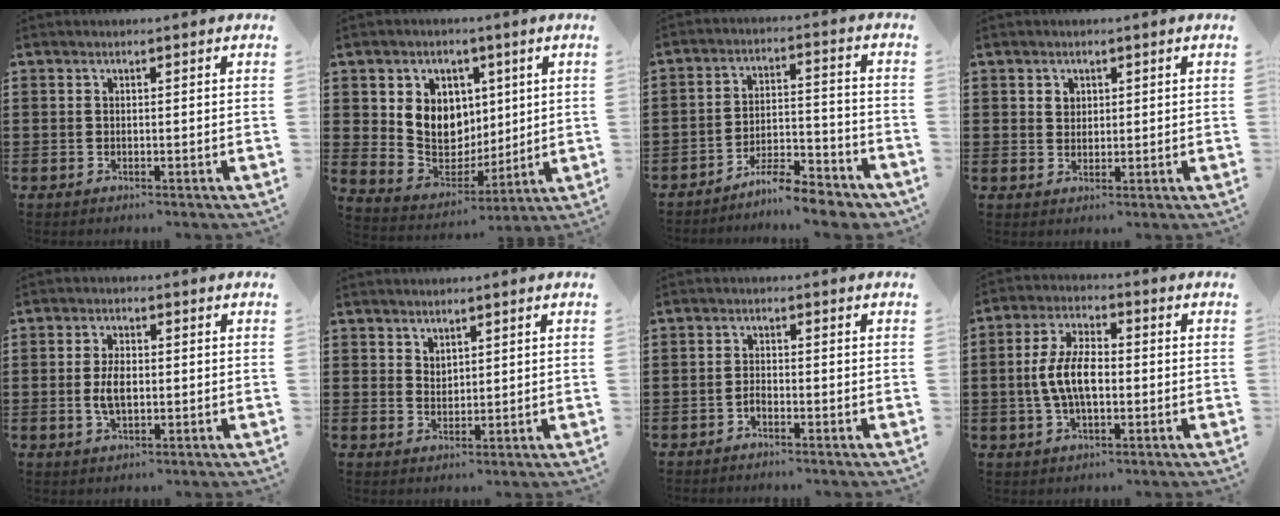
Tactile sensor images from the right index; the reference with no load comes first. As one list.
[{"total": 8.2, "force": [2.2, 7.6, 2.2], "torque": [-0.068, -0.014, 0.047]}, {"total": 7.2, "force": [-6.7, 0.8, 2.6], "torque": [-0.043, 0.013, -0.127]}, {"total": 1.7, "force": [0.9, 1.4, 0.4], "torque": [-0.013, 0.006, 0.018]}, {"total": 4.1, "force": [-0.3, 2.1, 3.5], "torque": [-0.081, 0.000, -0.010]}, {"total": 2.0, "force": [1.9, 0.8, 0.0], "torque": [-0.004, 0.004, 0.037]}, {"total": 1.2, "force": [-1.0, 0.5, 0.5], "torque": [-0.014, -0.001, -0.018]}, {"total": 7.6, "force": [-0.6, 3.6, 6.7], "torque": [-0.154, -0.003, -0.021]}]